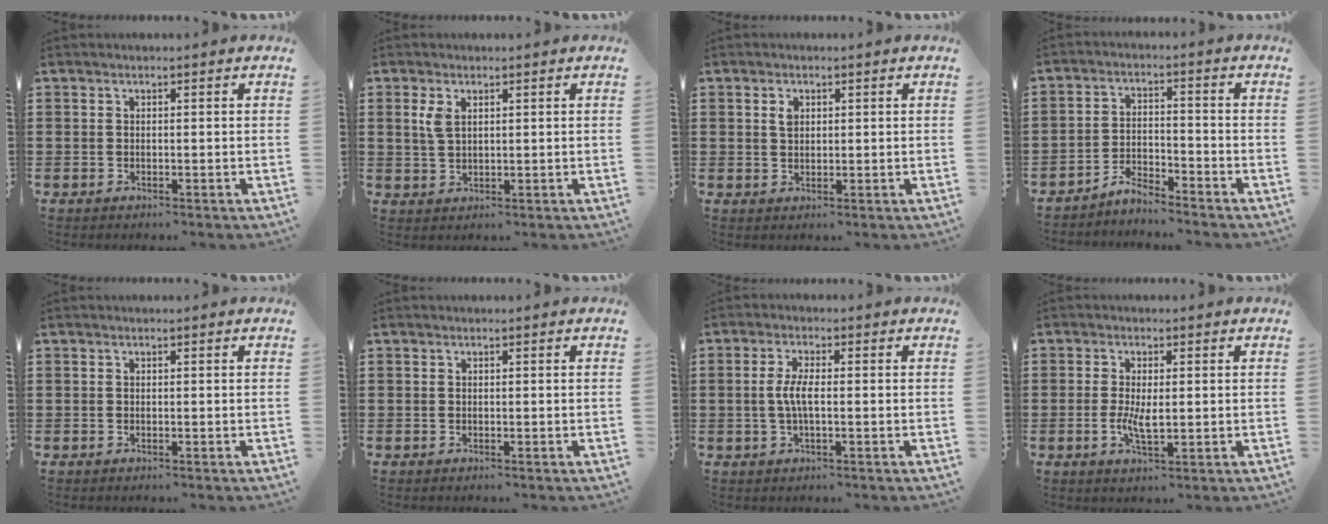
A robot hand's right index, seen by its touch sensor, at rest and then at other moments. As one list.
[{"total": 2.8, "force": [1.2, 1.4, 2.1], "torque": [-0.048, 0.005, 0.021]}, {"total": 1.8, "force": [0.7, 1.1, 1.2], "torque": [-0.026, 0.004, 0.013]}, {"total": 3.5, "force": [-3.5, 0.2, 0.3], "torque": [-0.014, 0.004, -0.073]}, {"total": 0.0}, {"total": 0.0}, {"total": 3.7, "force": [-0.4, 1.0, 3.6], "torque": [-0.080, -0.003, -0.013]}, {"total": 4.2, "force": [-0.3, 1.6, 3.9], "torque": [-0.077, -0.002, -0.007]}]